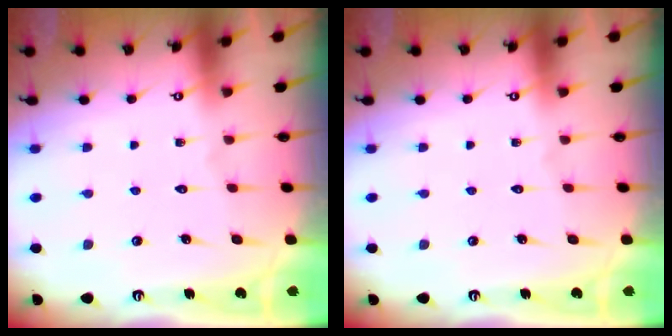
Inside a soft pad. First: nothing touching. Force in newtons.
{"total": 0.0}